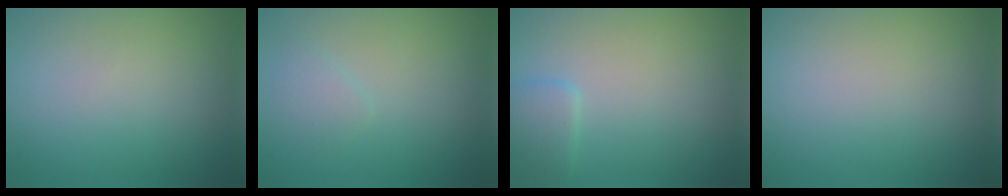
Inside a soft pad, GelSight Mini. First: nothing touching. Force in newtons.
{"total": 1.1, "press": 1.1, "slide": 0.1}
{"total": 1.8, "press": 1.8, "slide": 0.1}
{"total": 0.0}